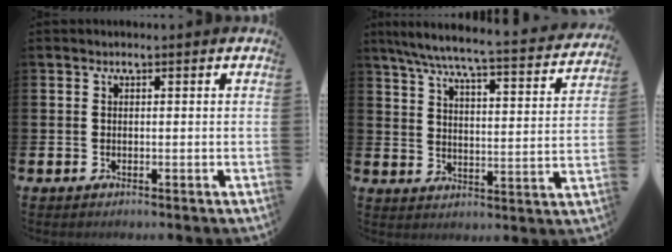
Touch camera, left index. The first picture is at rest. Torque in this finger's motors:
{"motor_torque": [1.04, -1.07, 0.58, 0.21]}